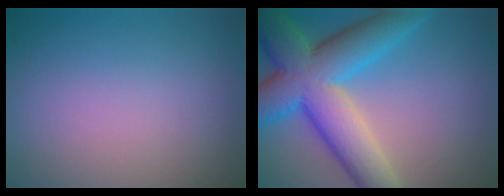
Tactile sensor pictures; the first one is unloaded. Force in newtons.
{"total": 10.2, "press": 10.2, "slide": 0.5}